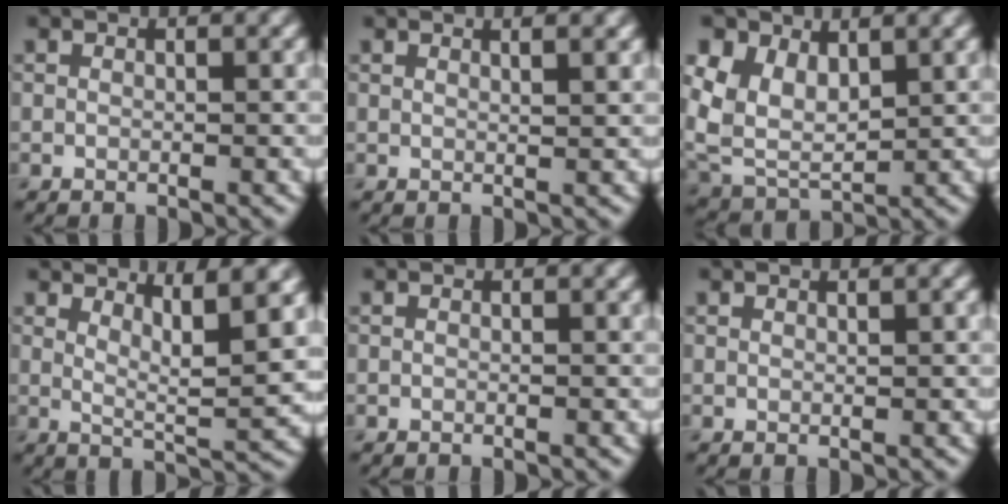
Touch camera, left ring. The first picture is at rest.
{"total": 1.8, "force": [1.3, 0.6, 1.1], "torque": [-0.004, 0.005, 0.006]}
{"total": 7.0, "force": [2.6, 4.7, 4.5], "torque": [-0.109, -0.008, 0.058]}
{"total": 4.9, "force": [2.8, 0.9, 3.9], "torque": [-0.057, -0.007, 0.048]}
{"total": 0.0}
{"total": 0.5, "force": [0.4, 0.1, 0.3], "torque": [-0.004, 0.000, 0.007]}